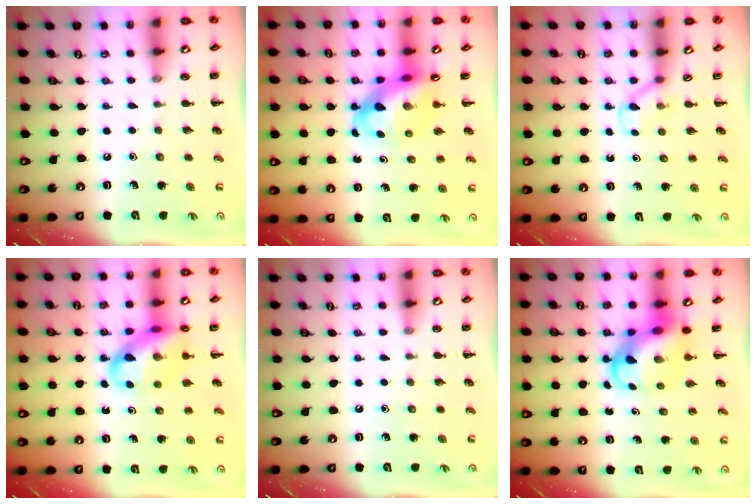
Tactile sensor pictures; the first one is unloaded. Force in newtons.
{"total": 10.5, "press": 10.0, "slide": 3.1}
{"total": 3.0, "press": 2.8, "slide": 1.1}
{"total": 14.0, "press": 13.5, "slide": 3.5}
{"total": 0.0}
{"total": 6.2, "press": 5.9, "slide": 1.9}